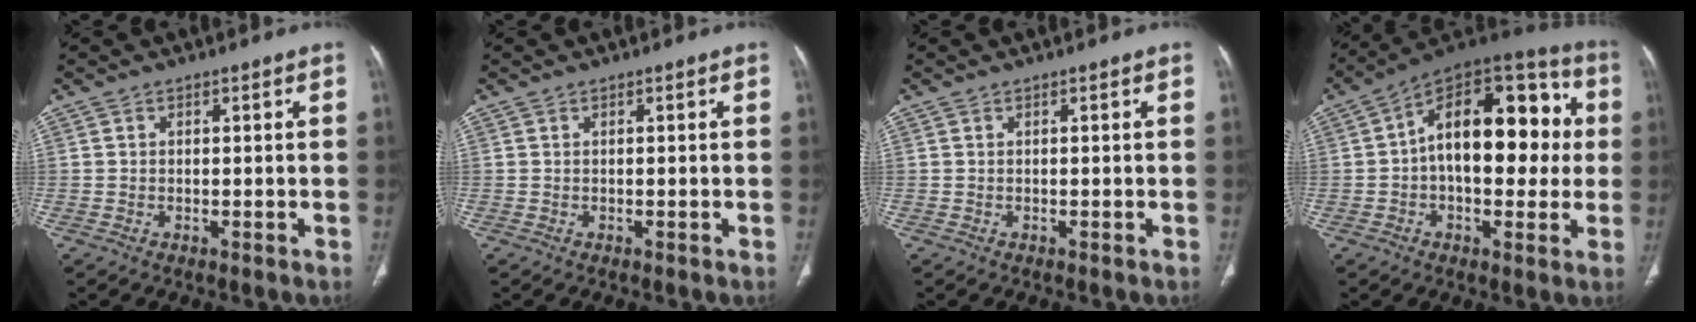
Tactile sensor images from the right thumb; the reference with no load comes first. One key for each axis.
{"total": 0.0}
{"total": 0.0}
{"total": 22.6, "fx": 1.8, "fy": 12.6, "fz": 18.6, "tx": -0.238, "ty": 0.043, "tz": 0.017}